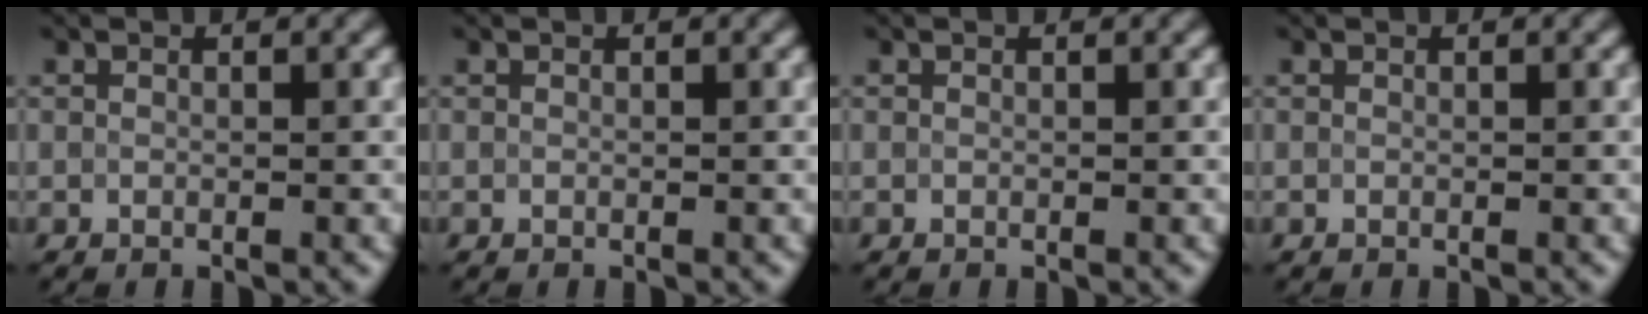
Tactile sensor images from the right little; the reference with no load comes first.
{"total": 0.0}
{"total": 0.0}
{"total": 0.0}